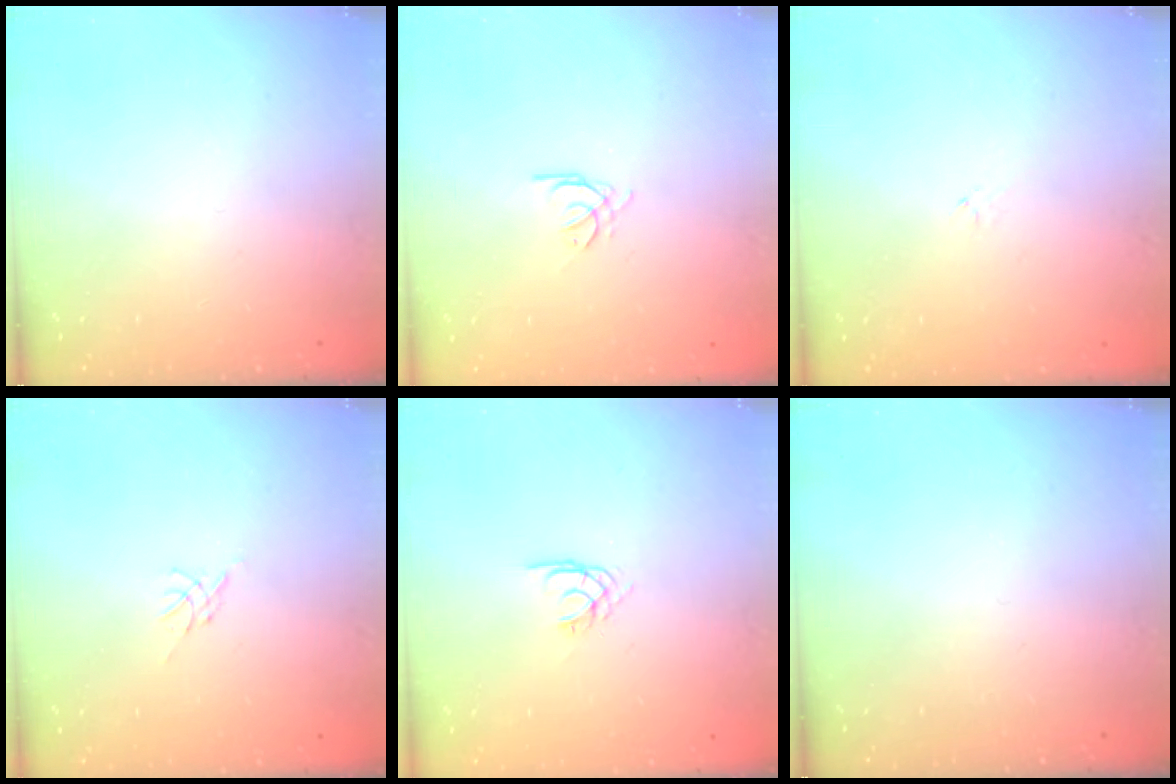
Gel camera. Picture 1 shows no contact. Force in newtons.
{"total": 1.2, "press": 1.1, "slide": 0.4}
{"total": 0.7, "press": 0.5, "slide": 0.4}
{"total": 0.0}
{"total": 1.7, "press": 1.7, "slide": 0.1}
{"total": 0.0}